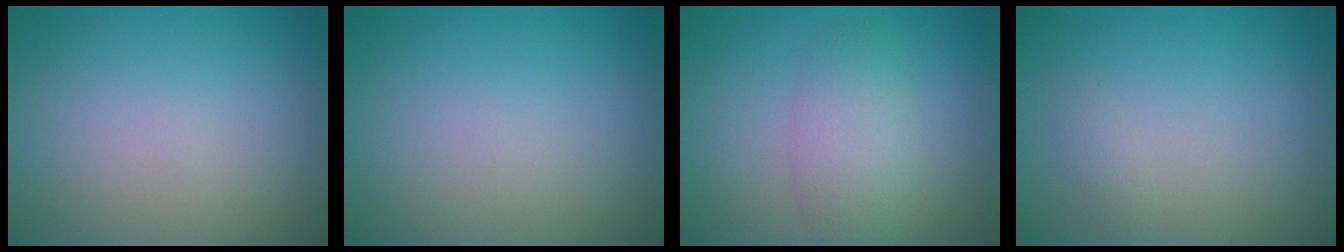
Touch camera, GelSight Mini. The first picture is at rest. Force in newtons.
{"total": 0.0}
{"total": 3.6, "press": 3.6, "slide": 0.1}
{"total": 0.7, "press": 0.7, "slide": 0.0}